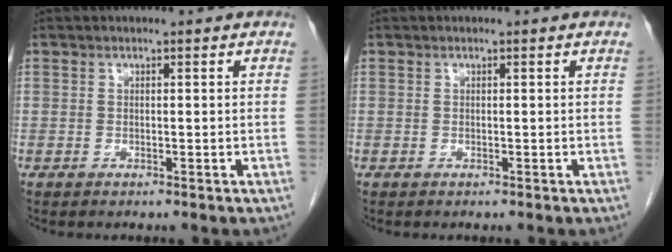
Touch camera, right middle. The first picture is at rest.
{"total": 0.0}